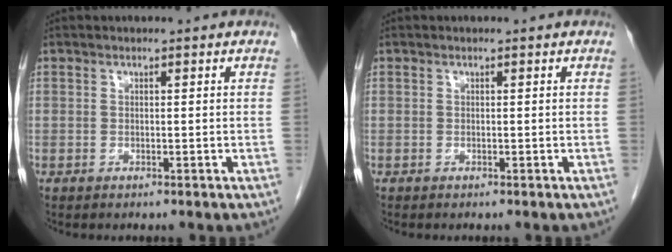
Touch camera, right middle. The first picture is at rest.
{"total": 0.0}